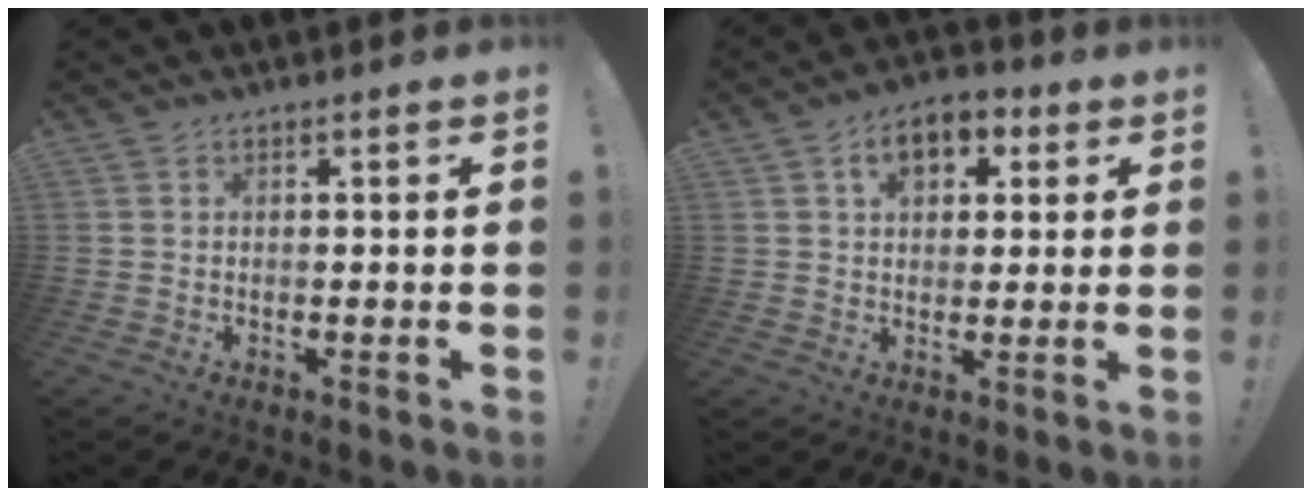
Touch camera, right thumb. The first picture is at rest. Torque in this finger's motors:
{"motor_torque": [0.56, 1.82, 0.75, -0.05, 0.00]}